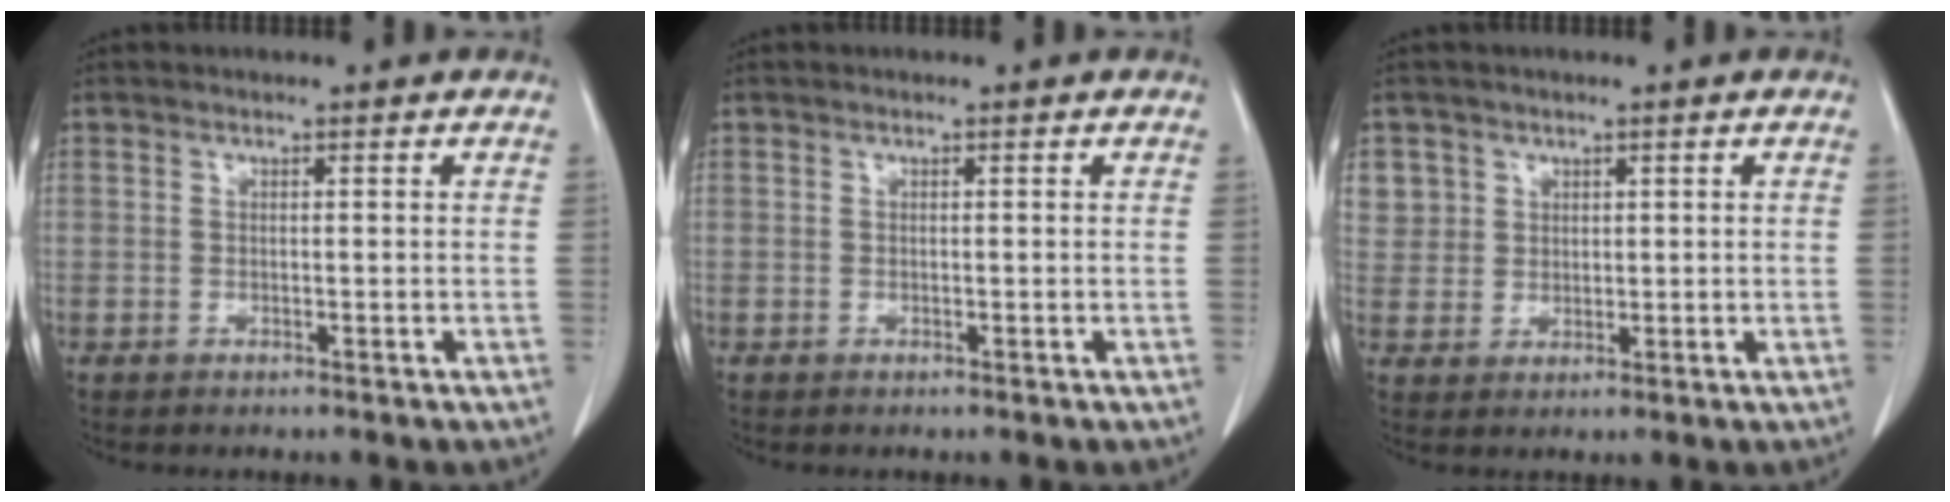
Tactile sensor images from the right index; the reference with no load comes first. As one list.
[{"total": 0.0}, {"total": 5.3, "force": [2.5, 4.6, 0.2], "torque": [0.009, 0.006, 0.052]}]